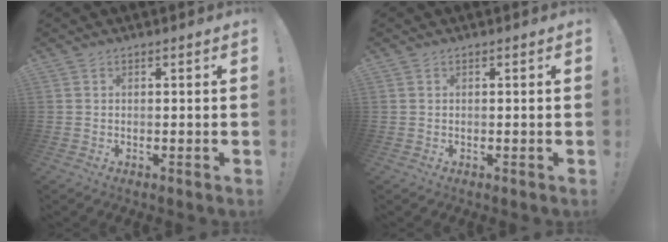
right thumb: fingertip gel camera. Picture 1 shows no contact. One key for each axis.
{"total": 0.0}